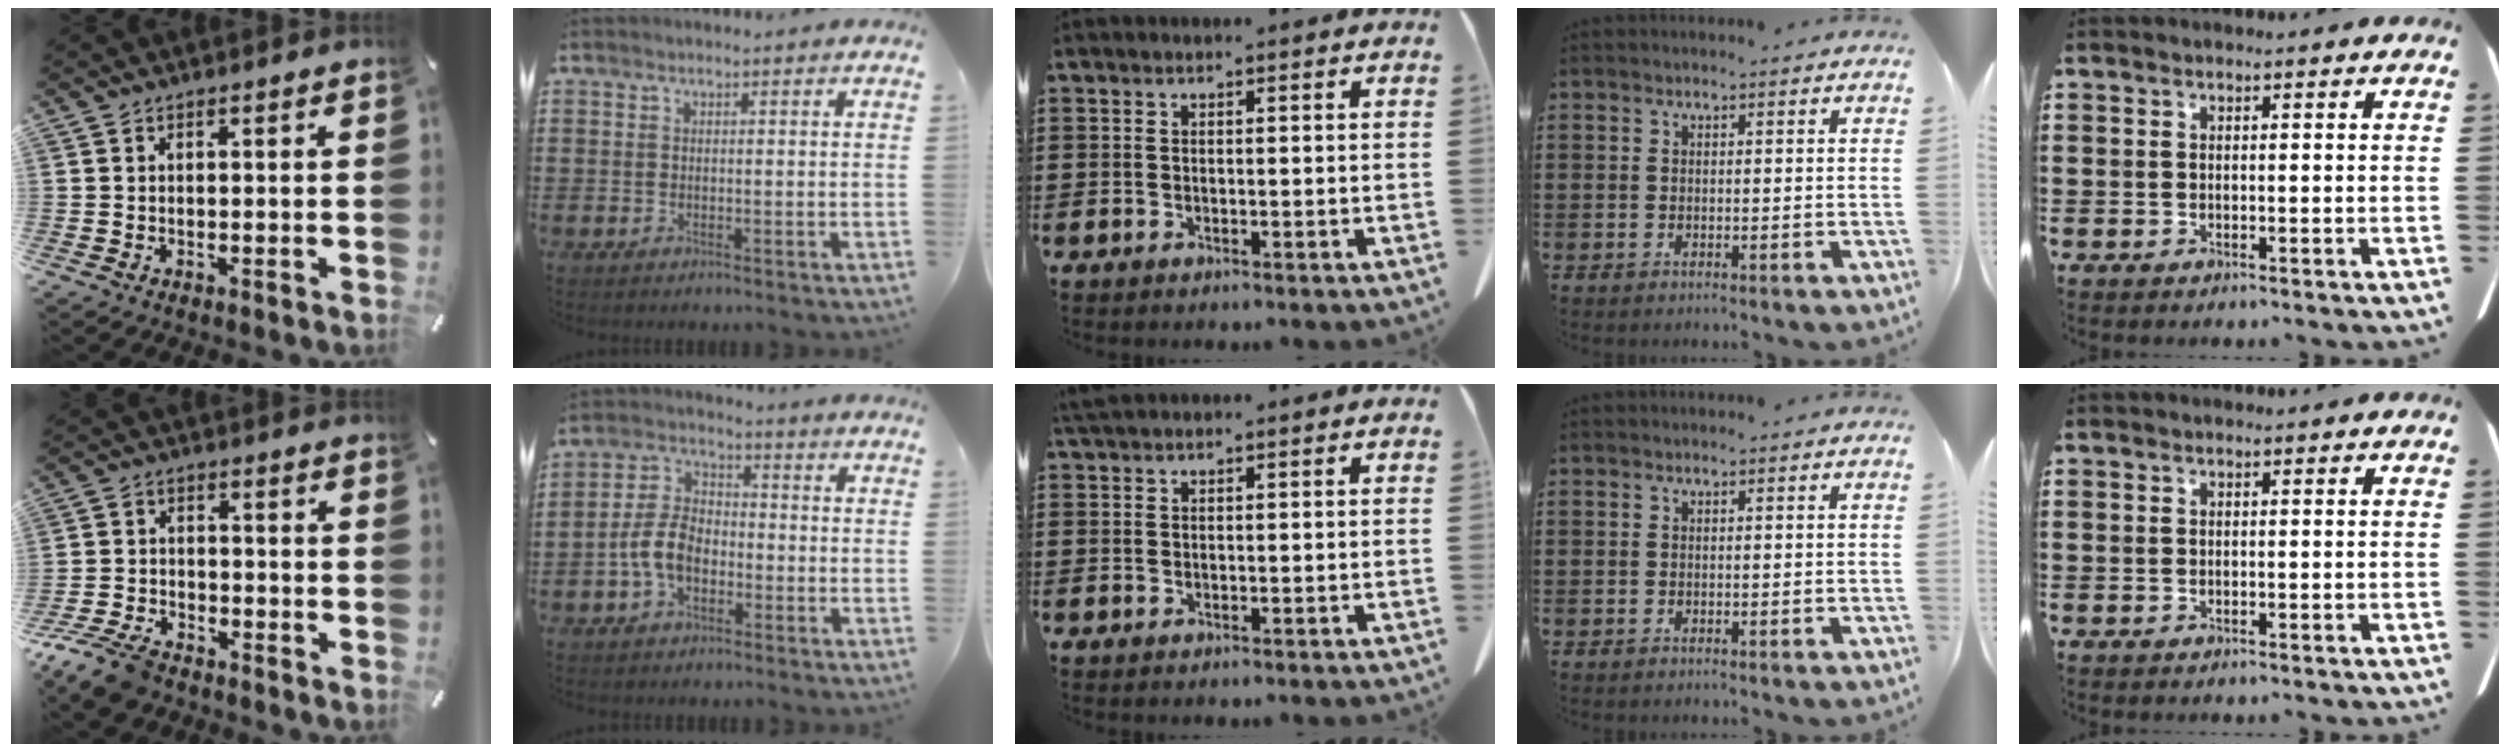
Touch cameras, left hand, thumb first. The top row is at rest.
{"thumb": {"total": 8.4, "force": [-6.8, 3.7, 3.4], "torque": [-0.077, 0.027, -0.131]}, "index": {"total": 6.4, "force": [-2.4, 4.0, 4.4], "torque": [-0.113, 0.005, -0.055]}, "middle": {"total": 1.2, "force": [1.1, 0.1, 0.5], "torque": [-0.013, -0.002, 0.022]}}